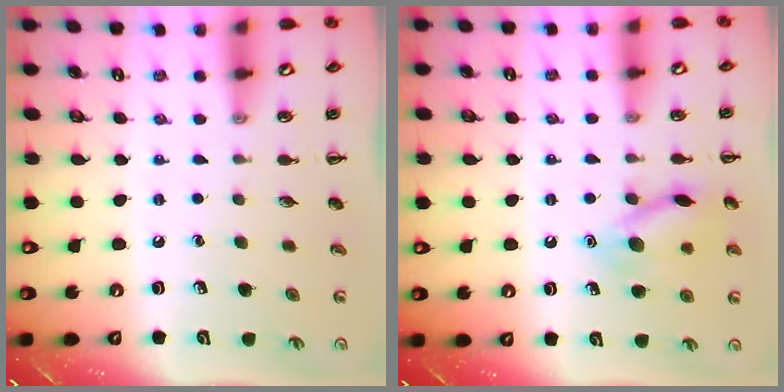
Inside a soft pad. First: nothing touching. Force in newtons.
{"total": 13.0, "press": 13.0, "slide": 0.8}